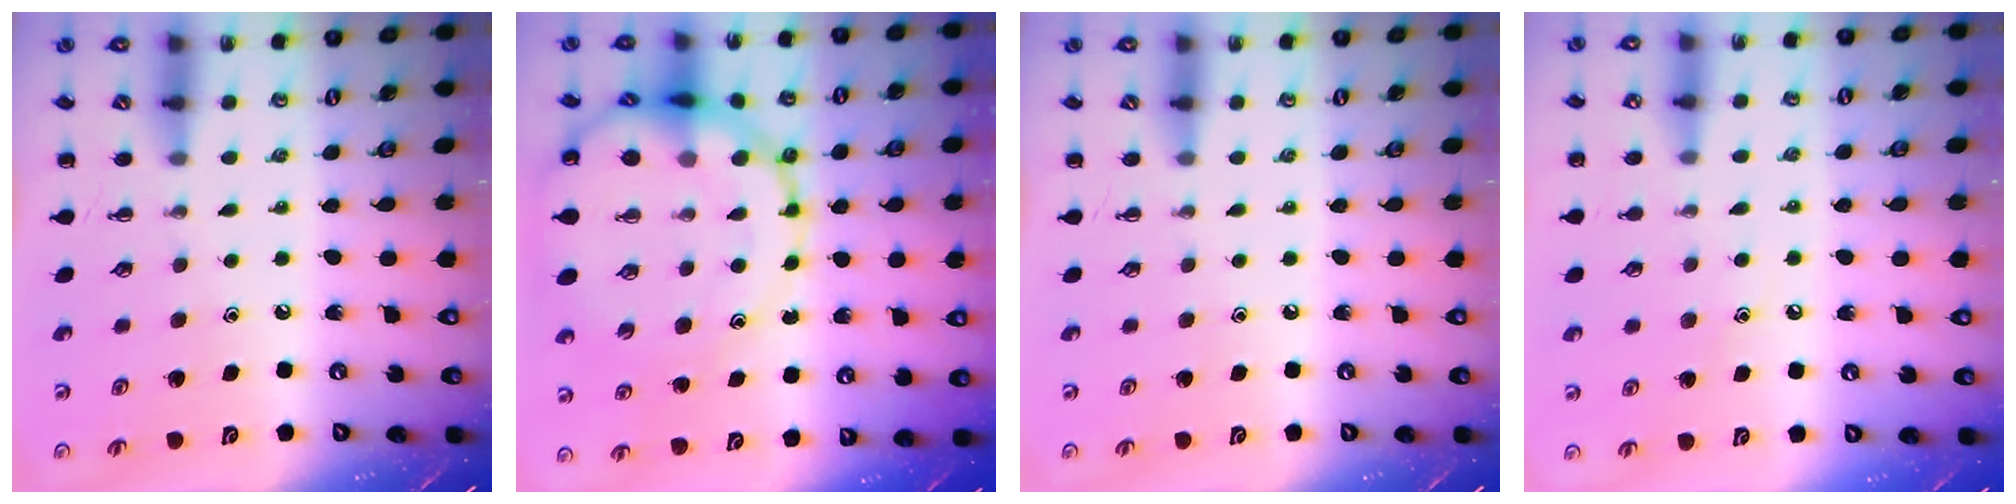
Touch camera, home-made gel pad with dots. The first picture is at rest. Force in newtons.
{"total": 19.0, "press": 18.6, "slide": 3.5}
{"total": 0.0}
{"total": 7.4, "press": 7.2, "slide": 1.9}